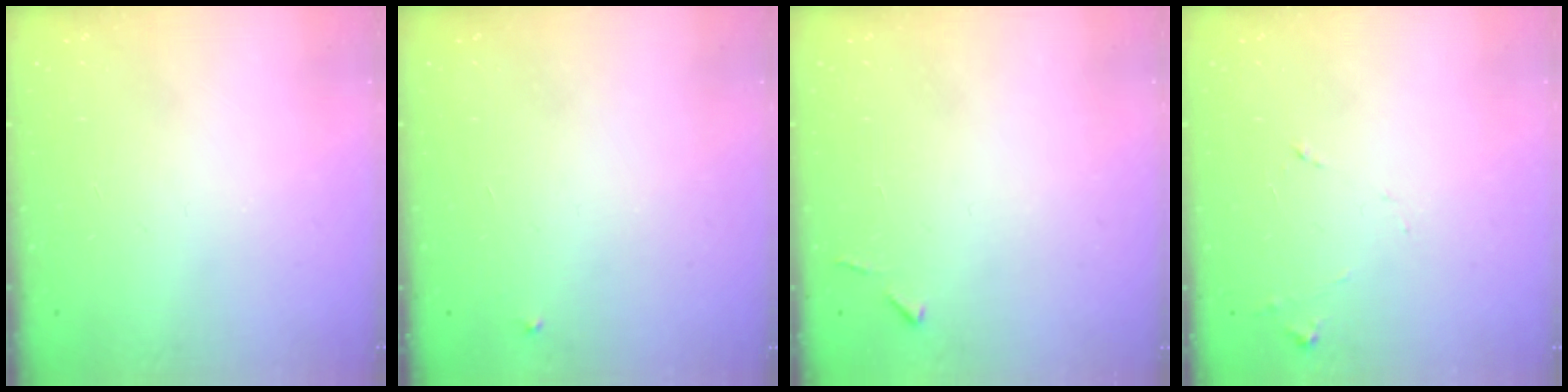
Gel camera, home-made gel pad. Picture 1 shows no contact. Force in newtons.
{"total": 2.1, "press": 2.1, "slide": 0.1}
{"total": 4.3, "press": 4.3, "slide": 0.6}
{"total": 7.6, "press": 7.6, "slide": 0.6}